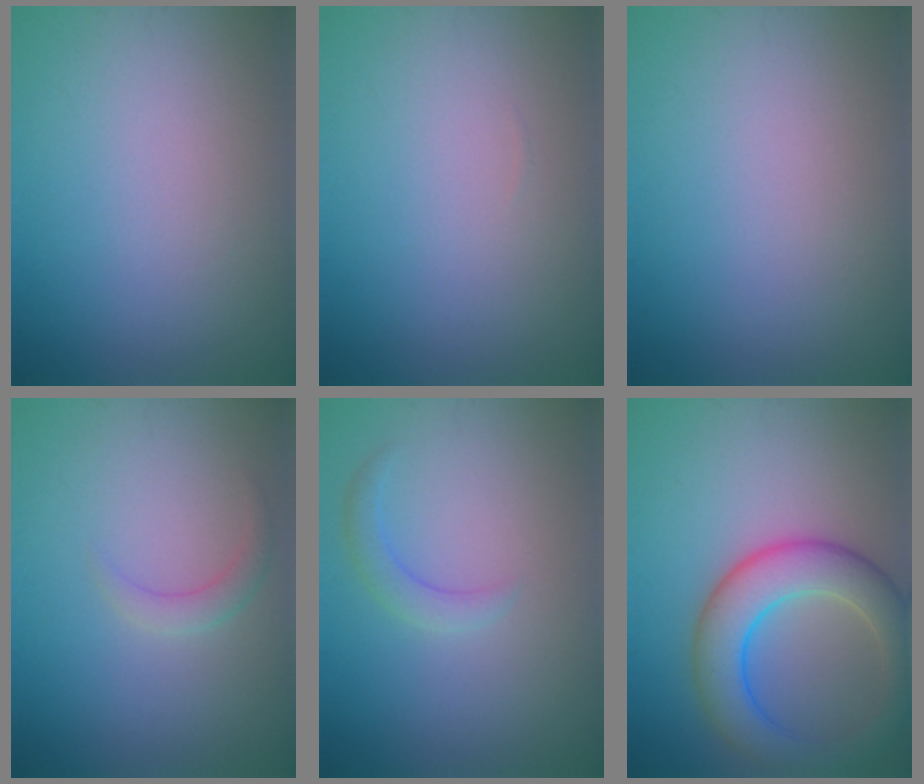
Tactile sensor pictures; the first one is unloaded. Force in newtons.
{"total": 0.0}
{"total": 0.0}
{"total": 1.6, "press": 1.6, "slide": 0.1}
{"total": 1.7, "press": 1.7, "slide": 0.1}
{"total": 7.2, "press": 7.2, "slide": 0.5}